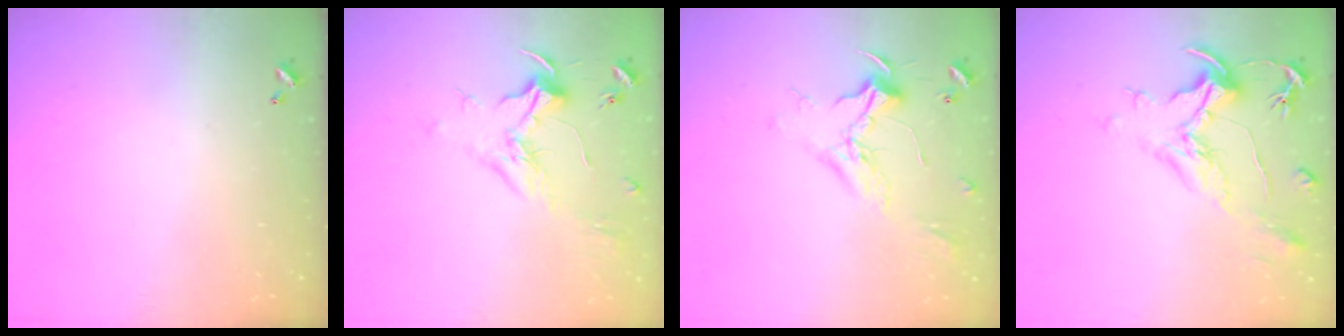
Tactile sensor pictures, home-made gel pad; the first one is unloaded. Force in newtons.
{"total": 1.9, "press": 1.7, "slide": 0.7}
{"total": 2.4, "press": 2.3, "slide": 0.9}
{"total": 2.2, "press": 1.7, "slide": 1.3}